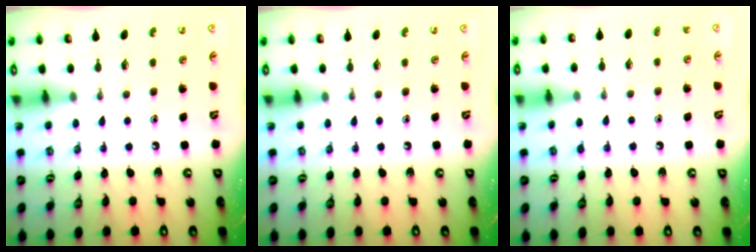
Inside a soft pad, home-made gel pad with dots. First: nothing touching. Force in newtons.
{"total": 0.0}
{"total": 4.1, "press": 4.1, "slide": 0.4}